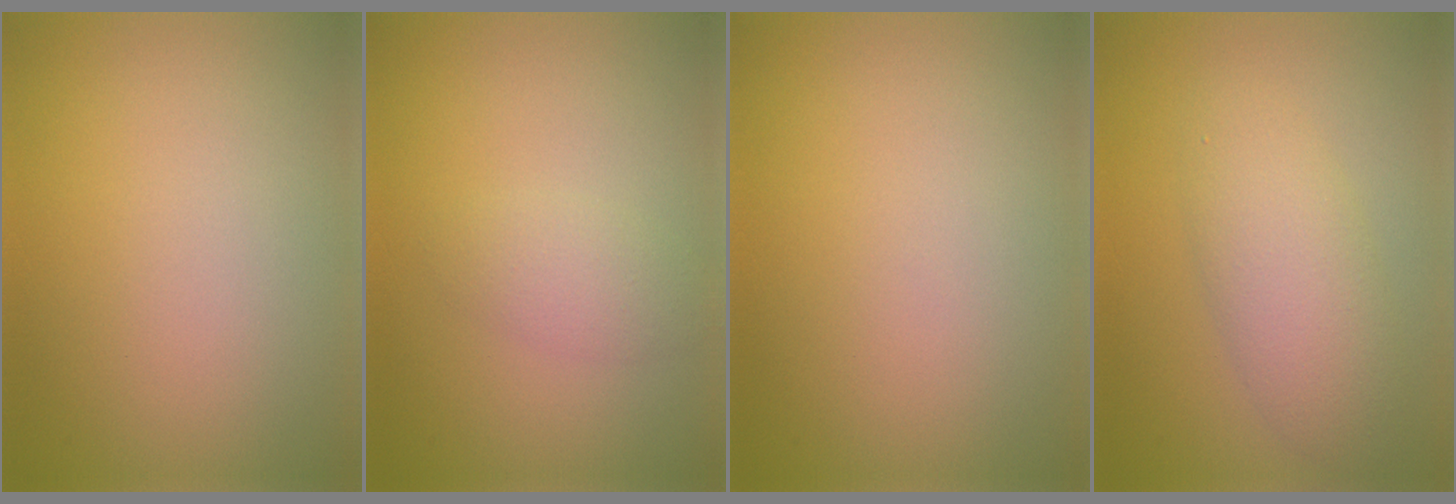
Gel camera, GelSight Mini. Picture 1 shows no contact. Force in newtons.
{"total": 1.9, "press": 1.9, "slide": 0.1}
{"total": 0.0}
{"total": 4.4, "press": 4.4, "slide": 0.3}